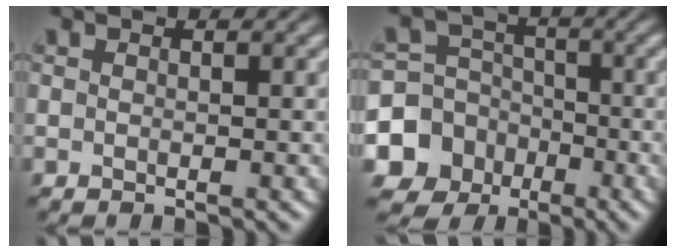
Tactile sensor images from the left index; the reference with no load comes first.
{"total": 9.5, "force": [-4.4, 8.3, 1.3], "torque": [-0.031, -0.024, -0.104]}